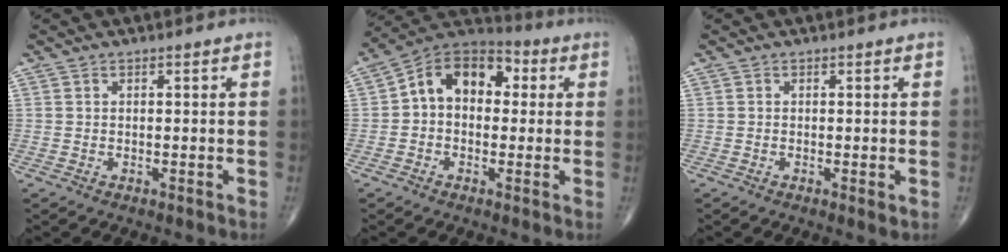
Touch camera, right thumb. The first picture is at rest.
{"total": 12.6, "force": [1.7, 8.7, 8.9], "torque": [-0.109, 0.039, 0.010]}
{"total": 1.0, "force": [-0.1, 0.2, 1.0], "torque": [-0.019, -0.006, -0.002]}